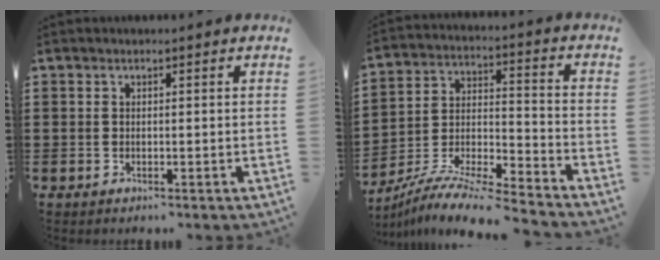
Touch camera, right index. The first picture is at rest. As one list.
[{"total": 8.7, "force": [-8.3, -0.1, 2.8], "torque": [-0.054, -0.003, -0.169]}]